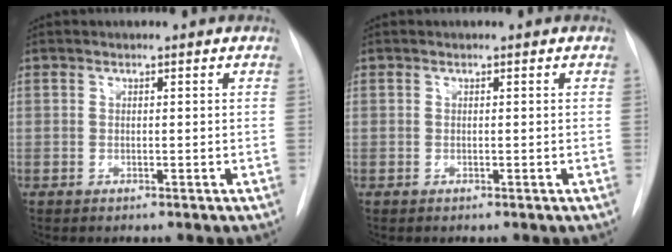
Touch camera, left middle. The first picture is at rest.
{"total": 0.0}